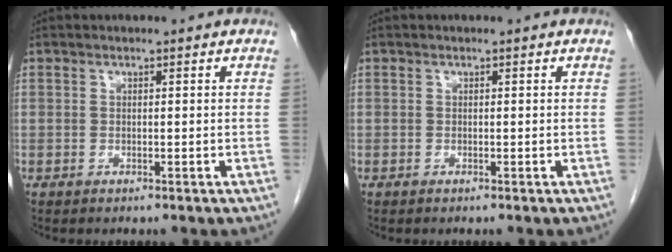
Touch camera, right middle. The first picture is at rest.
{"total": 0.0}